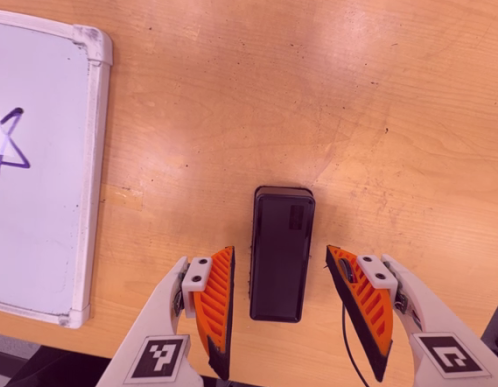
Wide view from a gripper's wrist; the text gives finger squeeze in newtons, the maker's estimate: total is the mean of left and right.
{"total": 0.0}